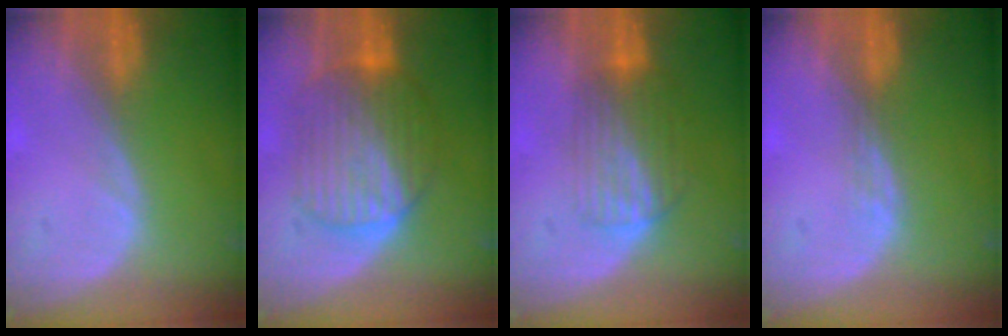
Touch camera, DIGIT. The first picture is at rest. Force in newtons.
{"total": 9.5, "press": 9.4, "slide": 0.9}
{"total": 6.8, "press": 6.1, "slide": 3.2}
{"total": 1.4, "press": 1.1, "slide": 0.9}